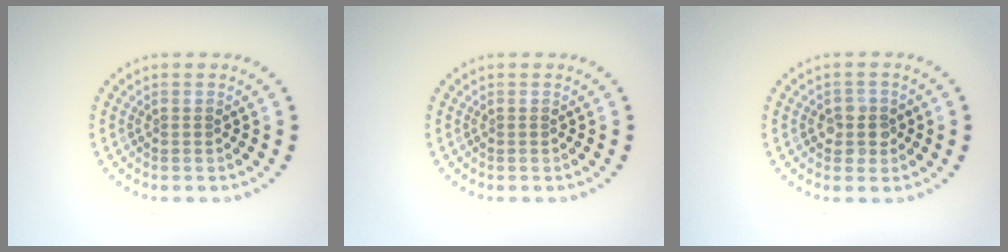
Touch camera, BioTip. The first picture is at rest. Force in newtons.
{"total": 0.0}
{"total": 2.3, "press": 2.1, "slide": 0.8}